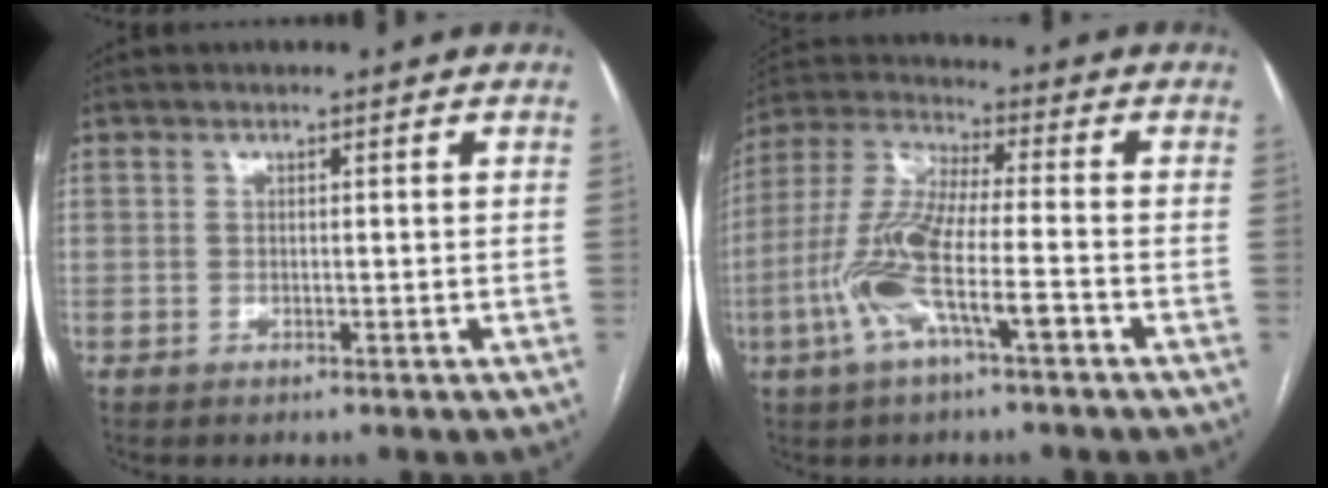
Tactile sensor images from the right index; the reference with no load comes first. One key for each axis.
{"total": 12.0, "fx": -4.3, "fy": 1.9, "fz": 11.0, "tx": -0.239, "ty": 0.004, "tz": -0.084}